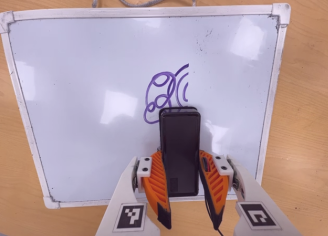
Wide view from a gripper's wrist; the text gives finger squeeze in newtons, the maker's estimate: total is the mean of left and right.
{"total": 8.1, "left": 6.6, "right": 9.6}